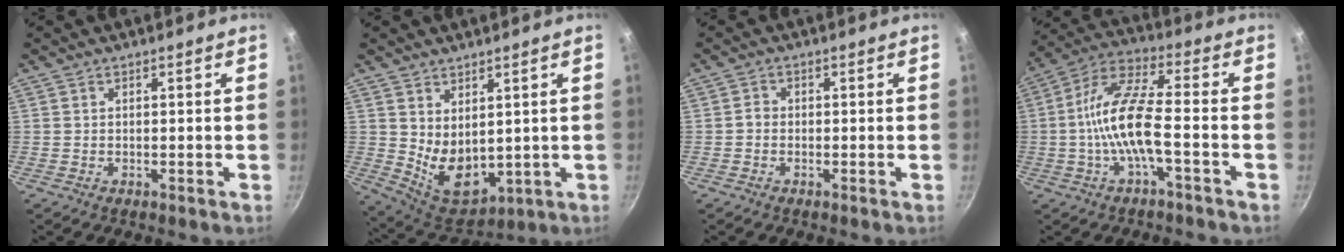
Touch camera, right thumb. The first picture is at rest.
{"total": 9.7, "force": [2.0, 6.1, 7.3], "torque": [-0.097, -0.040, 0.061]}
{"total": 1.4, "force": [-0.5, 1.1, 0.6], "torque": [-0.008, 0.009, -0.013]}
{"total": 12.6, "force": [-2.9, 3.7, 11.7], "torque": [-0.236, 0.038, -0.072]}